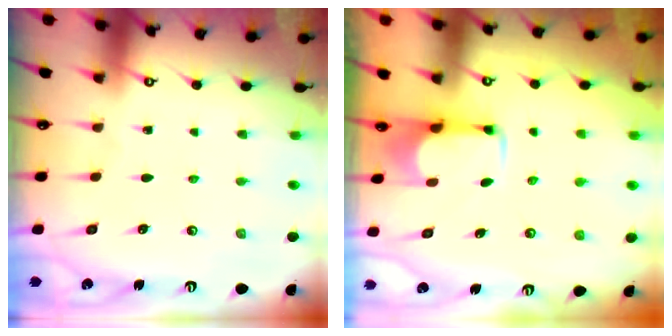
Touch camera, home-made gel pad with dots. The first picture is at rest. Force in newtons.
{"total": 2.8, "press": 2.5, "slide": 1.1}